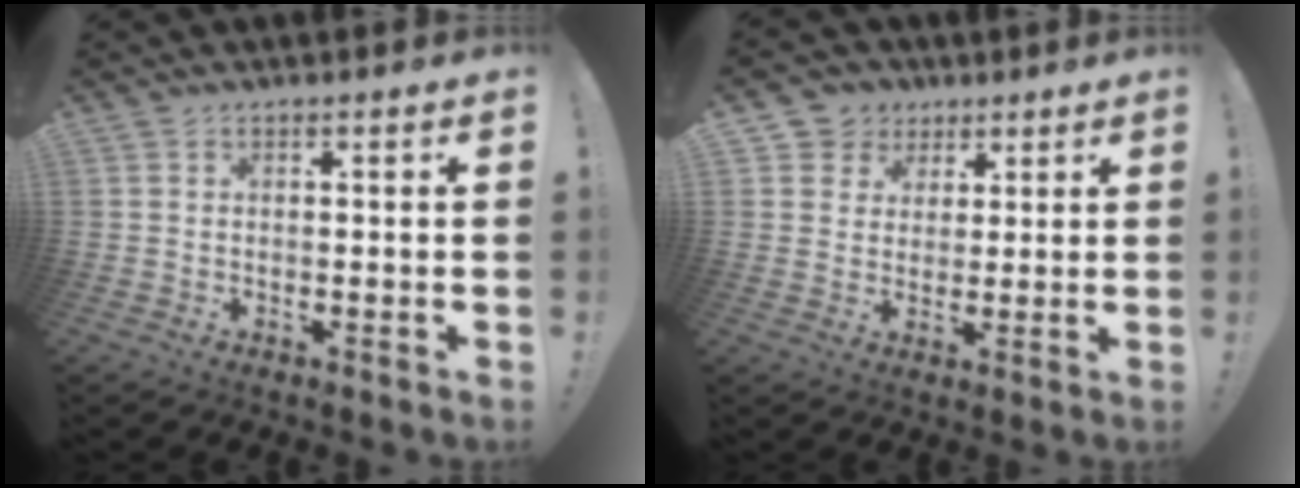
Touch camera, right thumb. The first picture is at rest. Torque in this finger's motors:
{"motor_torque": [0.08, -0.18, -0.21, -0.02, -0.02]}